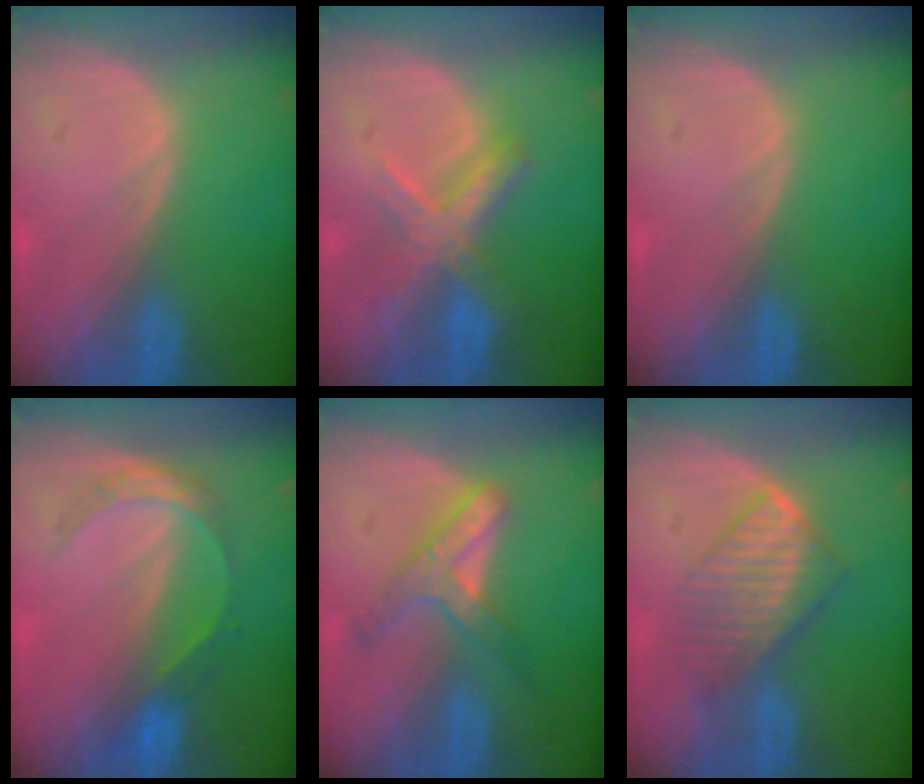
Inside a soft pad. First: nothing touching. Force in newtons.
{"total": 7.2, "press": 6.1, "slide": 3.9}
{"total": 0.0}
{"total": 4.7, "press": 4.7, "slide": 0.7}
{"total": 5.5, "press": 5.4, "slide": 1.4}
{"total": 6.5, "press": 6.3, "slide": 1.7}